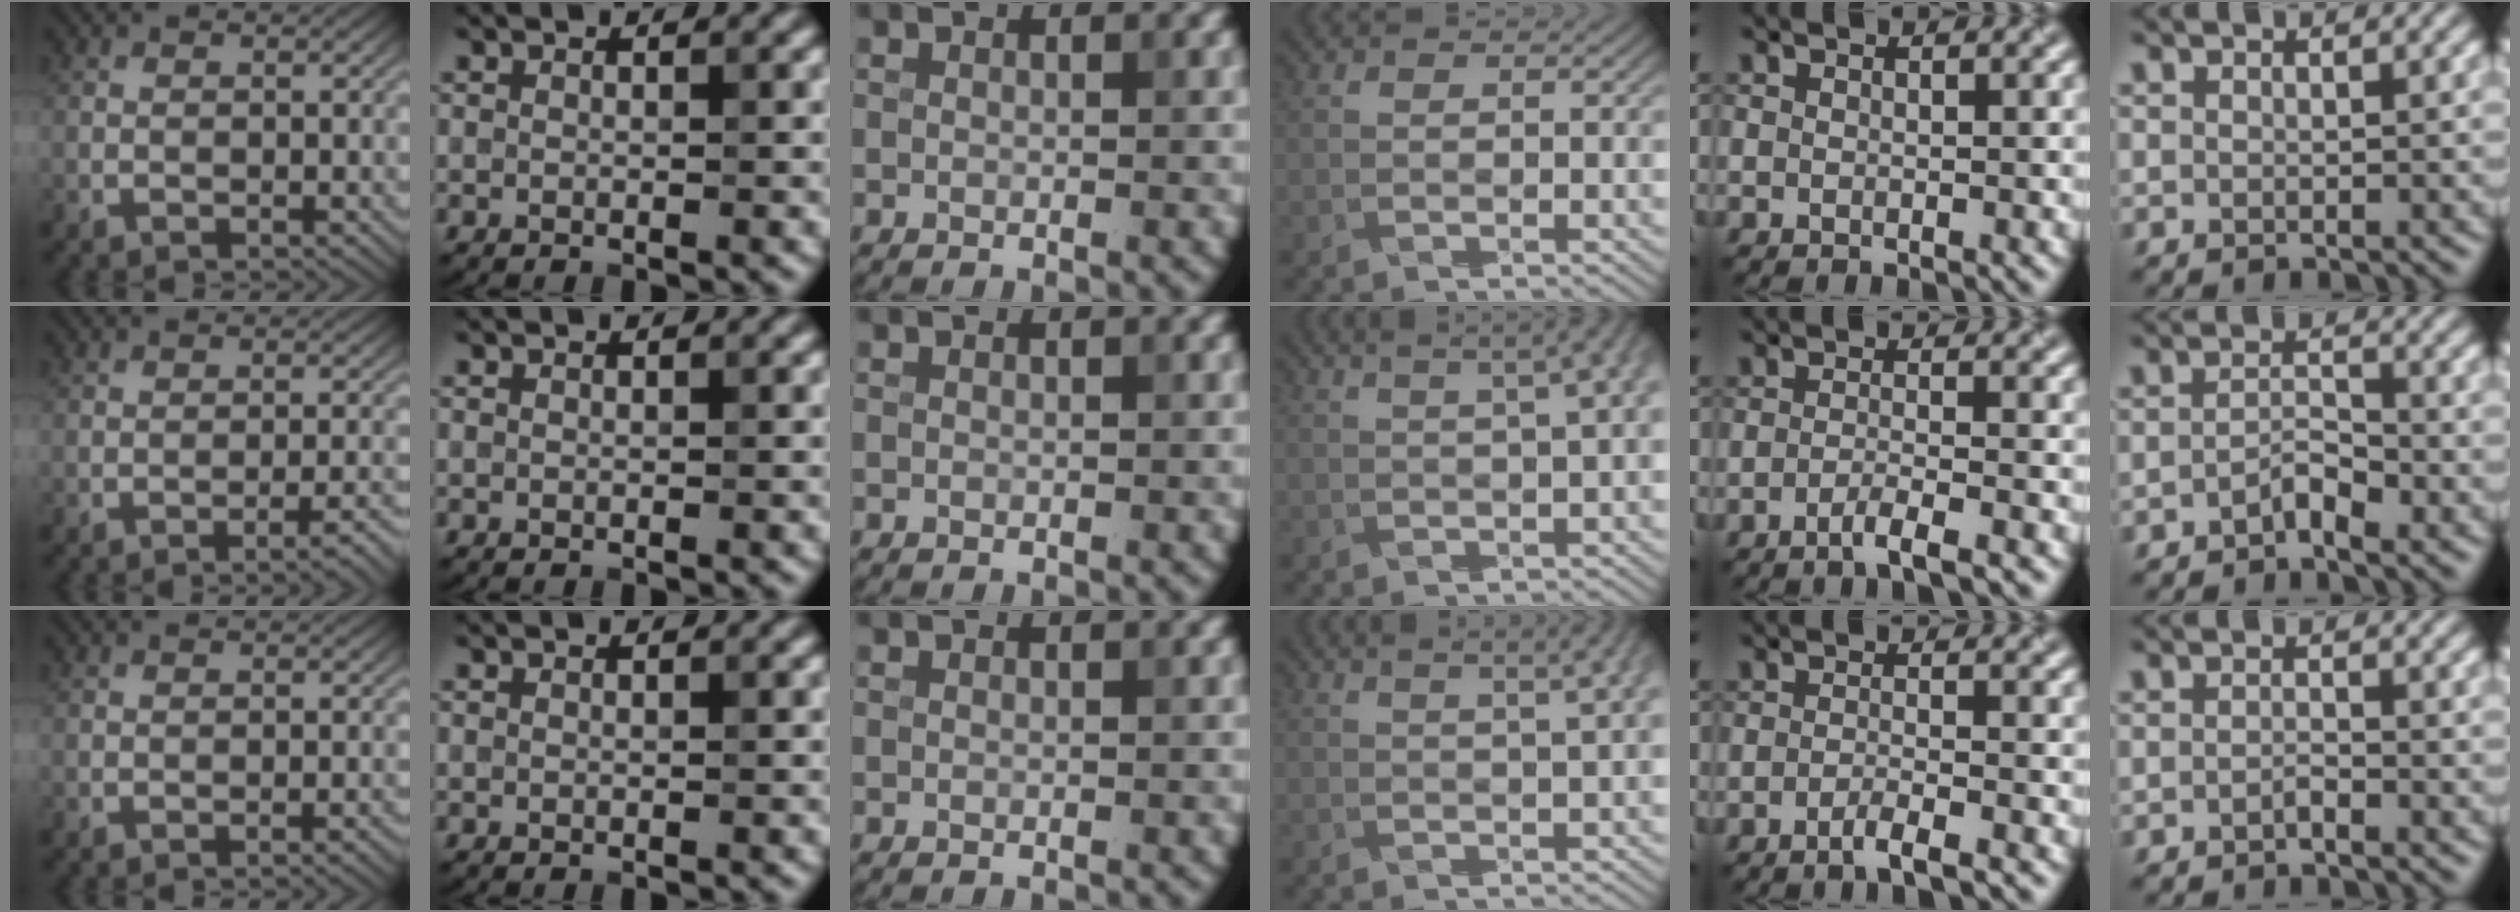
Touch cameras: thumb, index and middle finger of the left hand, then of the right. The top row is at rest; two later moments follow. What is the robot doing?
{"motion": "pour", "object": "sugar"}